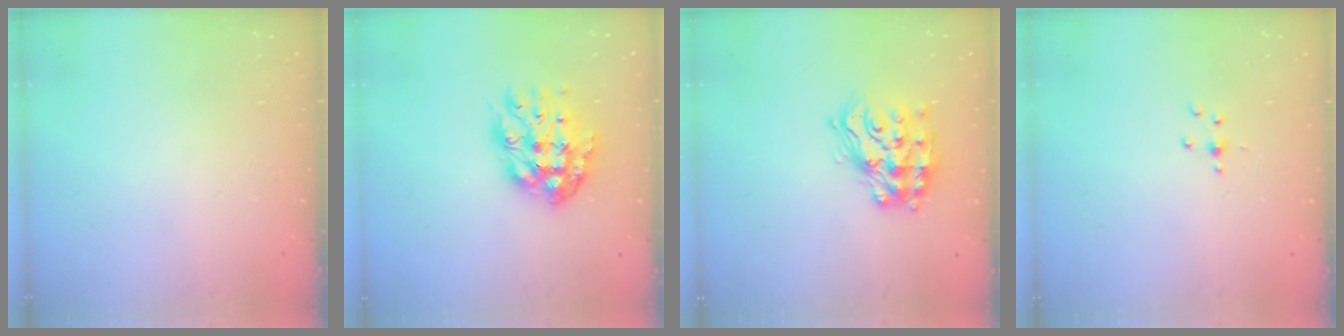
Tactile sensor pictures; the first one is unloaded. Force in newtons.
{"total": 12.5, "press": 12.5, "slide": 0.9}
{"total": 15.7, "press": 15.6, "slide": 0.7}
{"total": 2.2, "press": 2.1, "slide": 0.5}